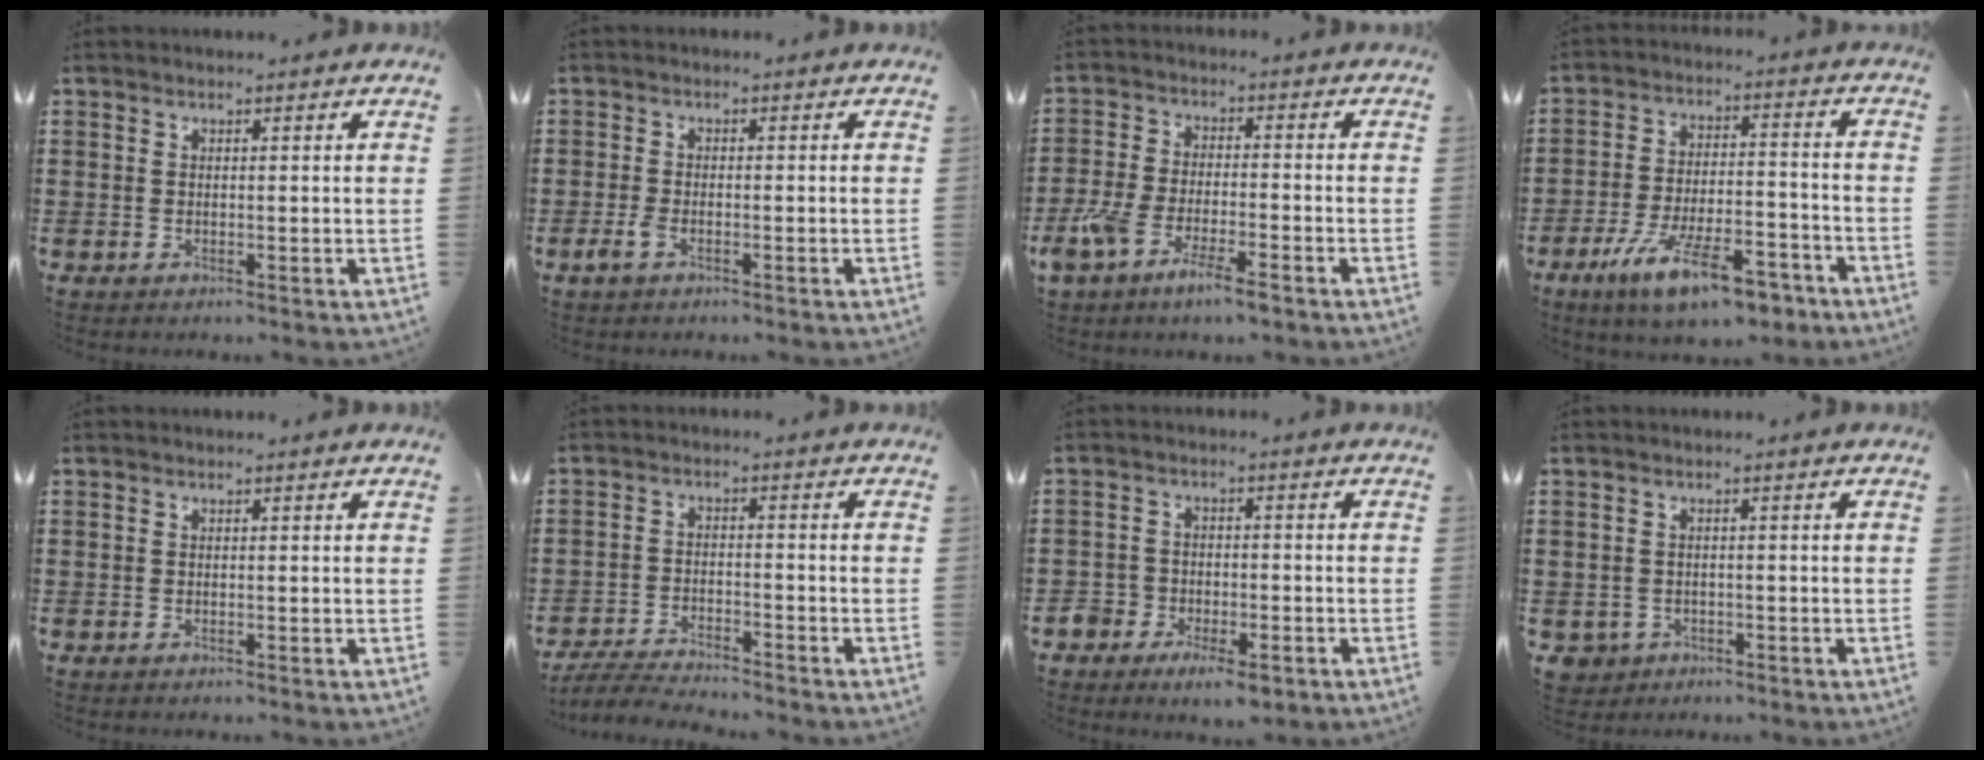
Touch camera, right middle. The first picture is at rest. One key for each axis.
{"total": 2.4, "fx": -1.2, "fy": 0.9, "fz": 1.8, "tx": -0.055, "ty": -0.006, "tz": -0.029}
{"total": 6.6, "fx": -4.7, "fy": 1.4, "fz": 4.5, "tx": -0.107, "ty": -0.006, "tz": -0.092}
{"total": 12.3, "fx": -8.7, "fy": 3.2, "fz": 8.1, "tx": -0.155, "ty": 0.023, "tz": -0.166}
{"total": 0.0}
{"total": 4.6, "fx": -4.5, "fy": 0.4, "fz": 1.0, "tx": -0.031, "ty": -0.003, "tz": -0.094}
{"total": 3.7, "fx": -3.0, "fy": 1.9, "fz": 1.2, "tx": -0.038, "ty": 0.004, "tz": -0.062}
{"total": 1.7, "fx": -1.0, "fy": 1.4, "fz": 0.0, "tx": -0.008, "ty": 0.001, "tz": -0.026}